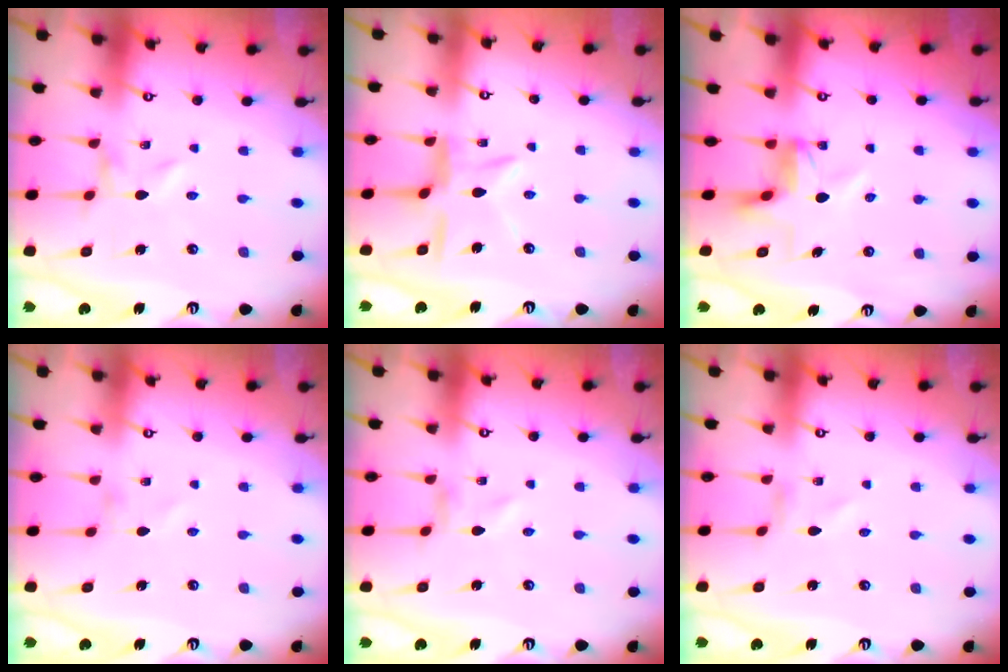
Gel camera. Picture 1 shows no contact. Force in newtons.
{"total": 9.1, "press": 9.0, "slide": 0.8}
{"total": 4.7, "press": 4.7, "slide": 0.4}
{"total": 0.8, "press": 0.7, "slide": 0.3}
{"total": 0.0}
{"total": 1.2, "press": 1.1, "slide": 0.1}